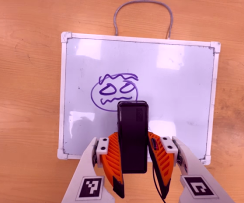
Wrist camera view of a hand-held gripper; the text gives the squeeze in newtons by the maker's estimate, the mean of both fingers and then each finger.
{"total": 4.5, "left": 3.4, "right": 5.6}